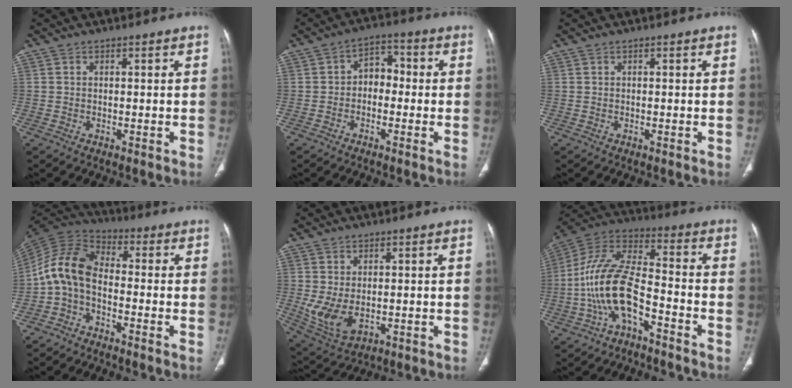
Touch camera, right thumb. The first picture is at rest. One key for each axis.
{"total": 5.3, "fx": -0.7, "fy": 4.0, "fz": 3.5, "tx": -0.025, "ty": 0.027, "tz": -0.027}
{"total": 0.0}
{"total": 9.4, "fx": -2.4, "fy": 5.7, "fz": 7.2, "tx": -0.137, "ty": 0.048, "tz": -0.065}
{"total": 6.8, "fx": -0.2, "fy": 4.1, "fz": 5.5, "tx": -0.110, "ty": -0.009, "tz": 0.016}
{"total": 13.8, "fx": -5.7, "fy": 6.1, "fz": 11.0, "tx": -0.222, "ty": 0.071, "tz": -0.112}